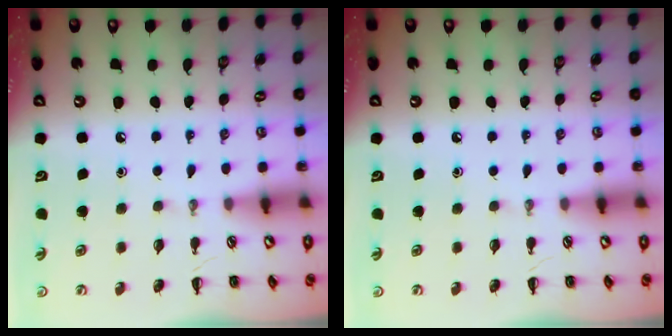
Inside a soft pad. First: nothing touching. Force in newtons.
{"total": 0.0}